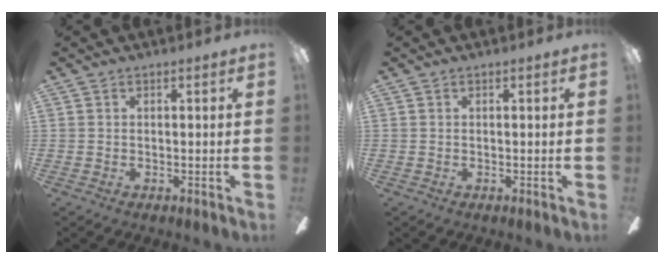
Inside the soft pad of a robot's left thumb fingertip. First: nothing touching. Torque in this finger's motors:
{"motor_torque": [0.02, 0.02, -0.21, 0.21, 0.00]}